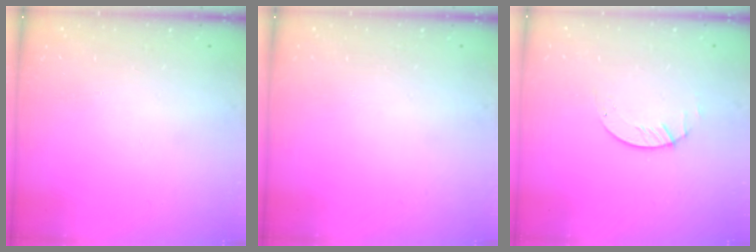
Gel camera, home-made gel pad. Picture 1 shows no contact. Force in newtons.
{"total": 0.0}
{"total": 1.2, "press": 1.1, "slide": 0.2}